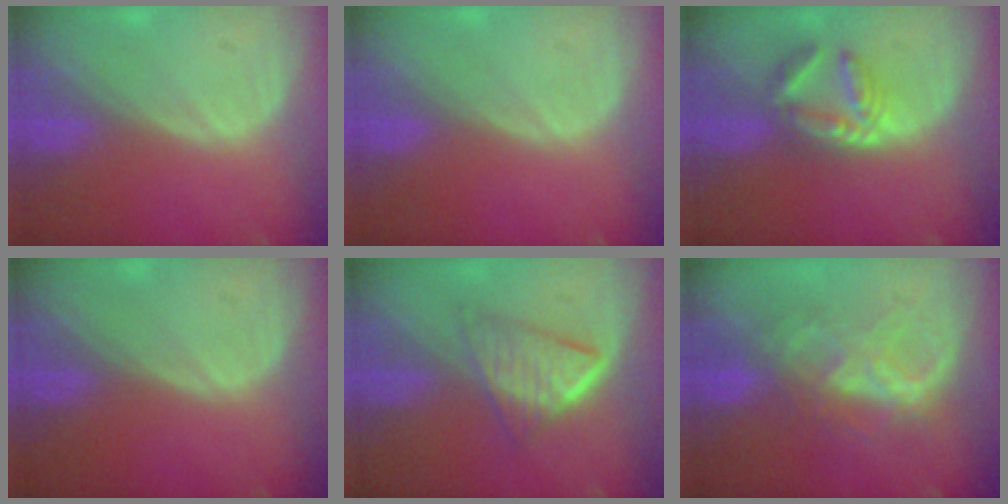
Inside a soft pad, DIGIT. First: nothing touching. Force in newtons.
{"total": 0.0}
{"total": 6.2, "press": 5.7, "slide": 2.5}
{"total": 0.0}
{"total": 6.6, "press": 5.6, "slide": 3.4}
{"total": 6.5, "press": 6.5, "slide": 0.7}